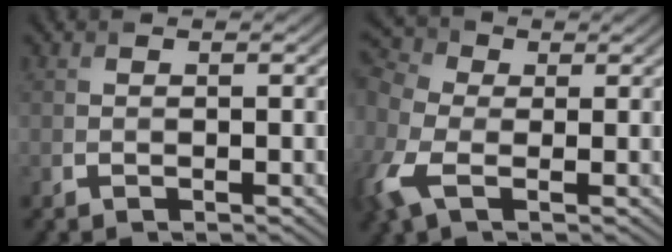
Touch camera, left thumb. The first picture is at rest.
{"total": 8.7, "force": [-1.7, 5.6, 6.4], "torque": [-0.205, 0.001, -0.050]}